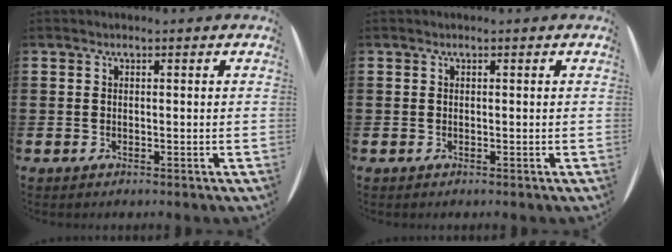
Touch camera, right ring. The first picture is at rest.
{"total": 0.0}